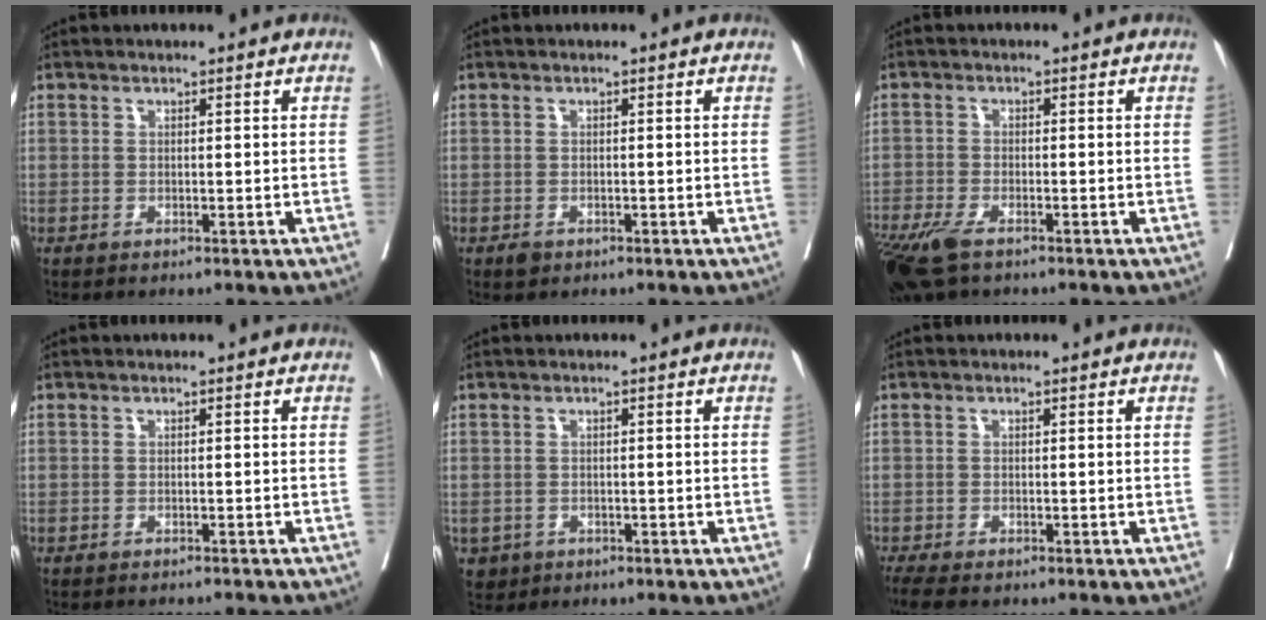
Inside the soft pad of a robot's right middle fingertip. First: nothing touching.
{"total": 1.1, "force": [-0.7, 0.7, 0.5], "torque": [-0.010, 0.000, -0.007]}
{"total": 9.0, "force": [-6.2, 3.1, 5.7], "torque": [-0.116, -0.022, -0.109]}
{"total": 5.2, "force": [-5.0, 0.1, 1.5], "torque": [-0.014, -0.012, -0.058]}
{"total": 2.4, "force": [-1.2, 2.0, 0.3], "torque": [-0.003, 0.004, -0.015]}
{"total": 5.1, "force": [-4.1, 1.3, 2.7], "torque": [-0.050, -0.015, -0.066]}